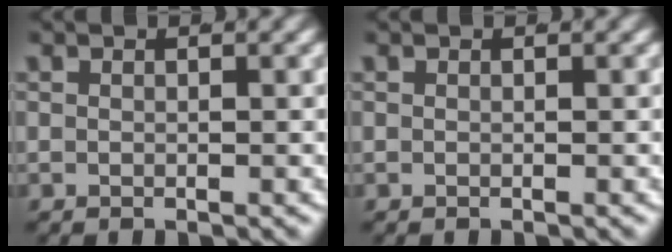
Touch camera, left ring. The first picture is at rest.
{"total": 0.0}